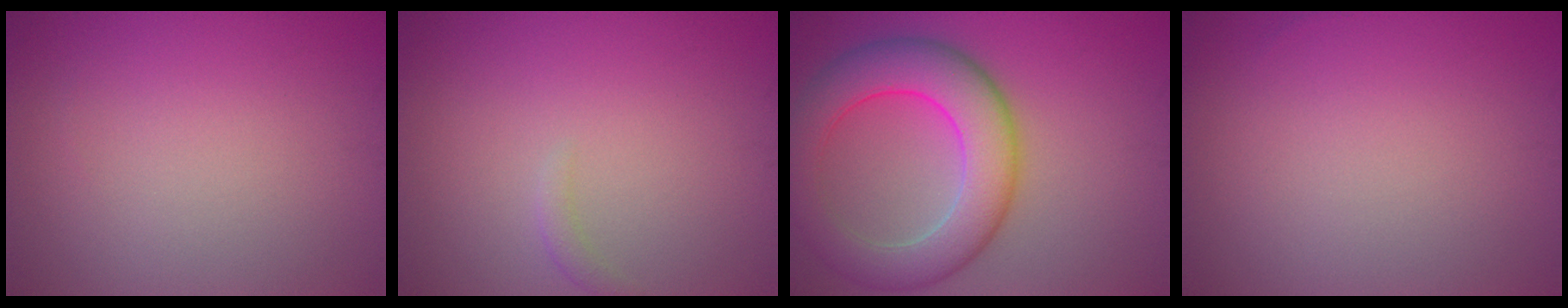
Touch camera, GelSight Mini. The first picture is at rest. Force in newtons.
{"total": 0.9, "press": 0.8, "slide": 0.1}
{"total": 8.5, "press": 8.5, "slide": 0.2}
{"total": 0.0}